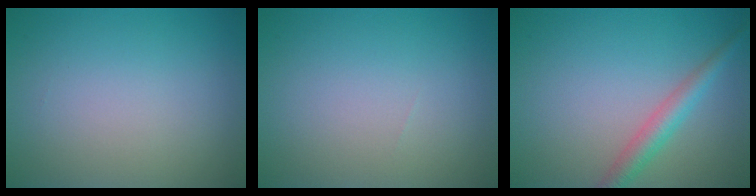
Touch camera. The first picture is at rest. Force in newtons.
{"total": 0.0}
{"total": 2.7, "press": 2.7, "slide": 0.1}